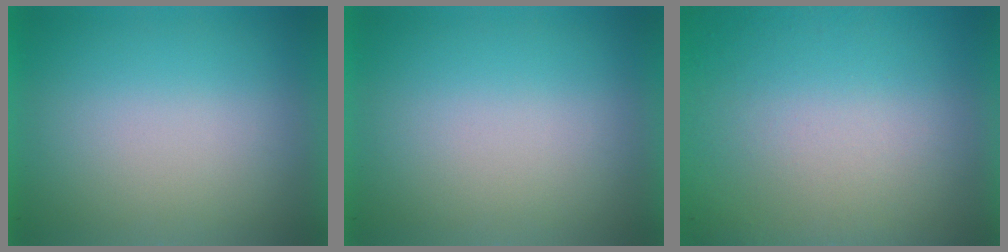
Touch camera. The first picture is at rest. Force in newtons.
{"total": 0.0}
{"total": 5.9}